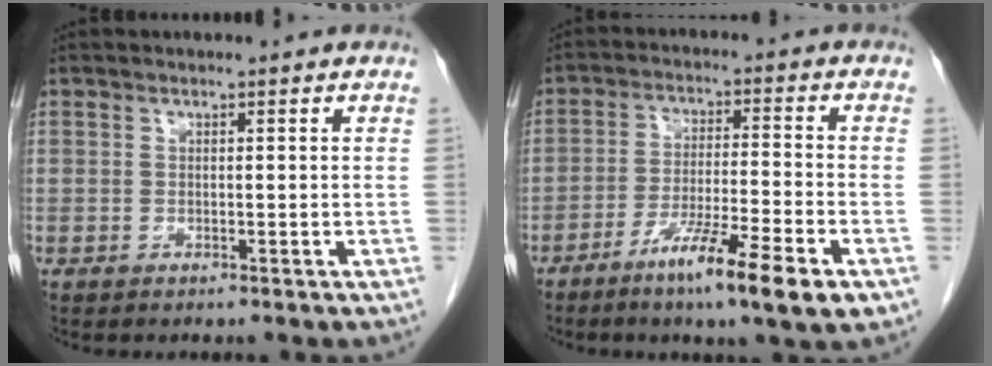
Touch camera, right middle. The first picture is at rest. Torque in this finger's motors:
{"motor_torque": [1.46, -0.68, 0.52, 0.15]}